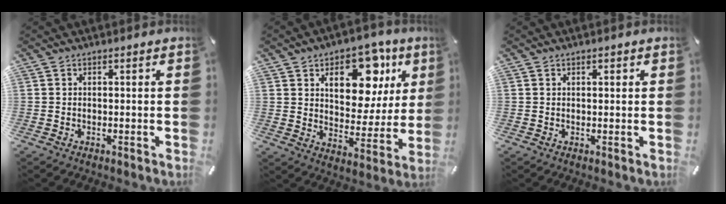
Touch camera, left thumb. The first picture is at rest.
{"total": 16.2, "force": [7.8, 10.1, 10.0], "torque": [-0.130, -0.033, 0.130]}
{"total": 1.0, "force": [0.4, 0.5, 0.8], "torque": [-0.016, 0.004, 0.007]}